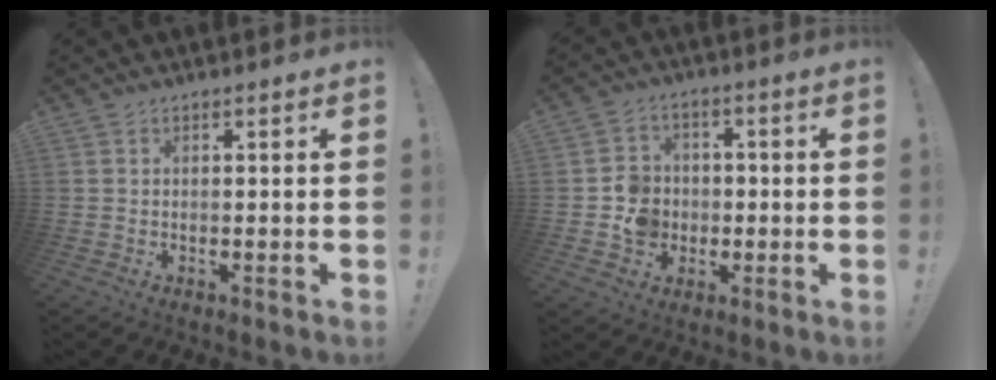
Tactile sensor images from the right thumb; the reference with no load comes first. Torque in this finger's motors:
{"motor_torque": [0.08, 0.02, 0.46, -0.24, 0.01]}